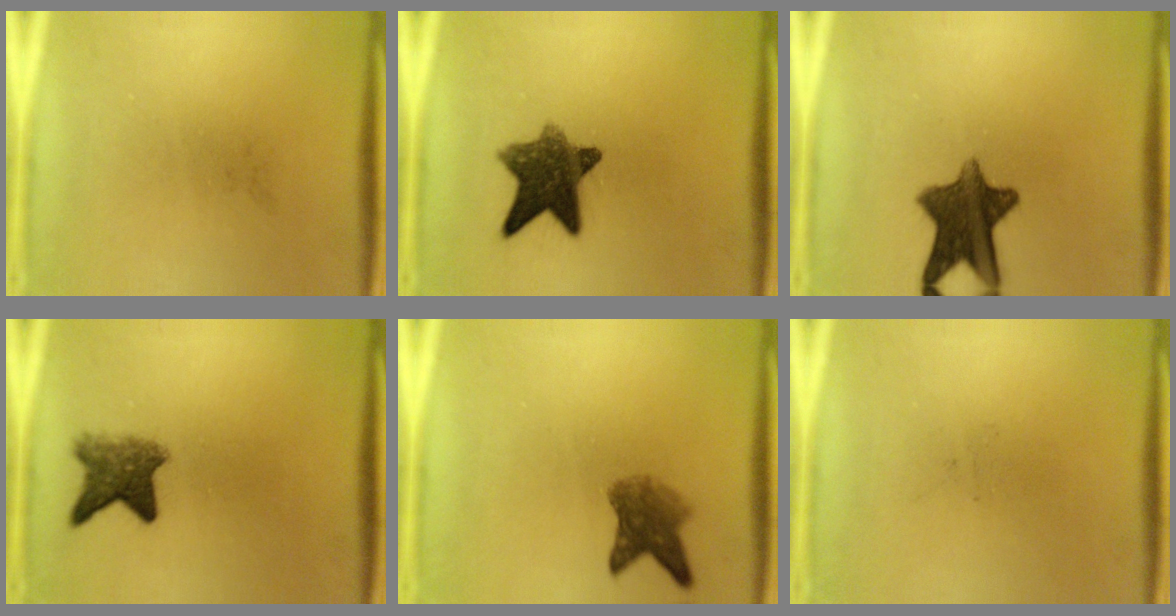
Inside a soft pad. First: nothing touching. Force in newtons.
{"total": 9.6}
{"total": 10.9}
{"total": 4.9}
{"total": 4.9}
{"total": 0.0}